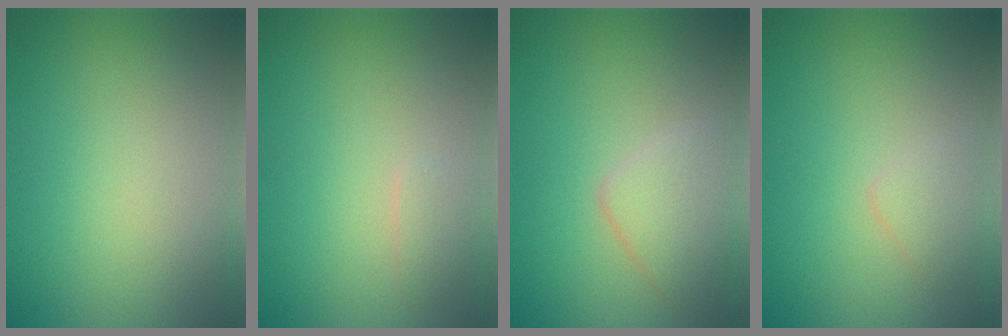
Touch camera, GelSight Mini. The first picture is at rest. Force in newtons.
{"total": 0.9, "press": 0.9, "slide": 0.0}
{"total": 2.9, "press": 2.9, "slide": 0.1}
{"total": 1.2, "press": 1.2, "slide": 0.0}